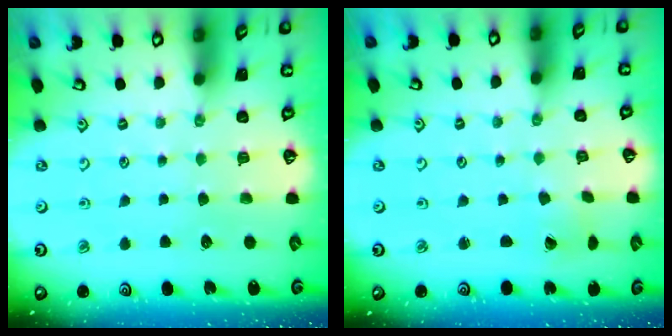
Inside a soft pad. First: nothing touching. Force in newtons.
{"total": 0.0}